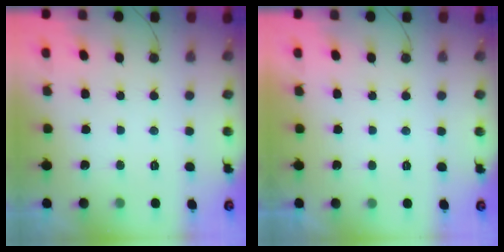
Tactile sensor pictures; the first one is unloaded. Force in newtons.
{"total": 2.2, "press": 2.2, "slide": 0.4}